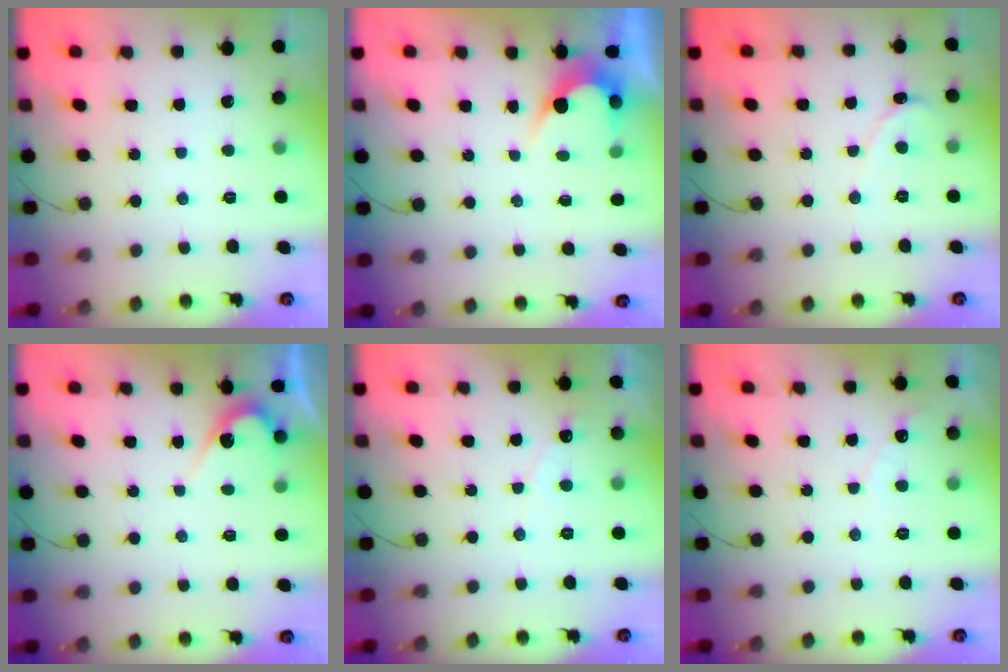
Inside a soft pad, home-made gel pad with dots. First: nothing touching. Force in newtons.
{"total": 3.2, "press": 3.2, "slide": 0.2}
{"total": 0.0}
{"total": 3.8, "press": 3.8, "slide": 0.2}
{"total": 2.7, "press": 2.7, "slide": 0.1}
{"total": 3.2, "press": 3.2, "slide": 0.3}